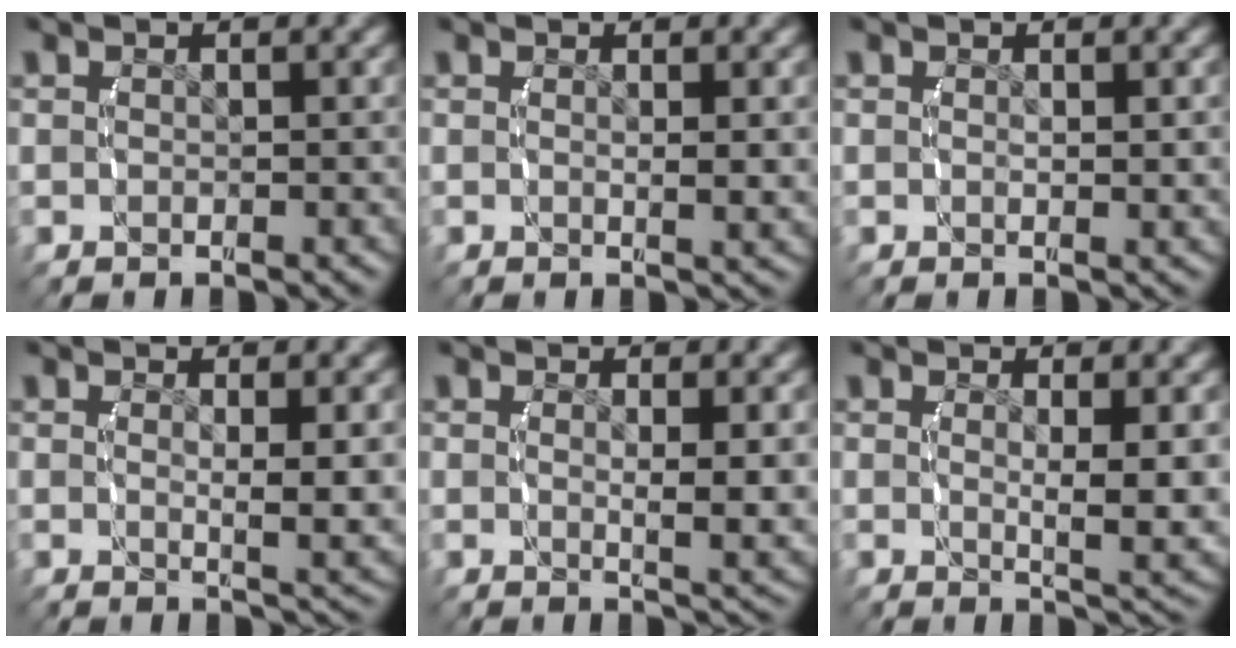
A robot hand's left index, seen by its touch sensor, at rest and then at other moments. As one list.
[{"total": 1.1, "force": [0.3, -0.3, 1.0], "torque": [-0.022, -0.011, 0.008]}, {"total": 0.6, "force": [0.3, -0.2, 0.5], "torque": [-0.012, -0.008, 0.010]}, {"total": 2.9, "force": [0.8, -0.3, 2.8], "torque": [-0.041, -0.011, 0.016]}, {"total": 2.8, "force": [0.8, -0.3, 2.7], "torque": [-0.041, -0.011, 0.015]}, {"total": 3.8, "force": [0.9, -0.1, 3.6], "torque": [-0.053, -0.012, 0.019]}]